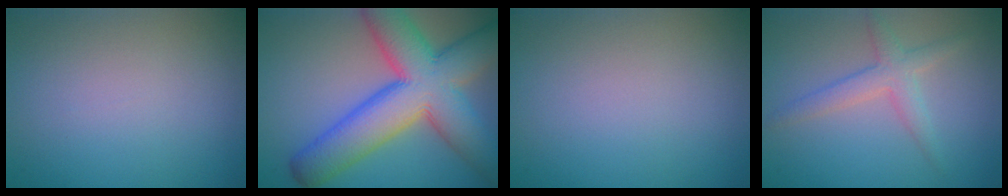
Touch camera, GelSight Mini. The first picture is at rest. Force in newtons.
{"total": 12.2, "press": 12.2, "slide": 0.5}
{"total": 0.0}
{"total": 2.6, "press": 2.6, "slide": 0.1}